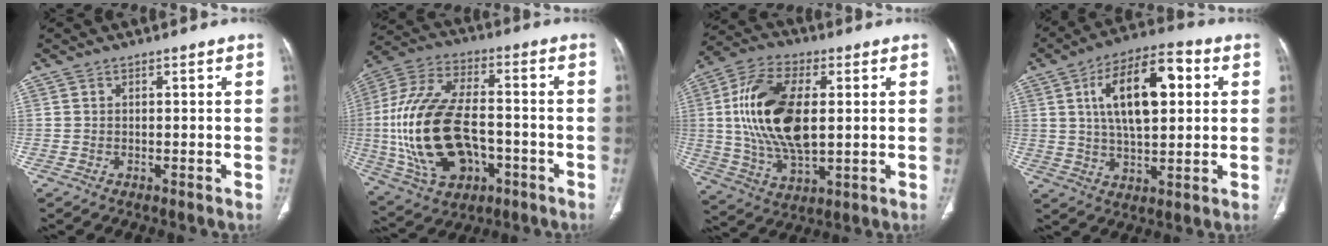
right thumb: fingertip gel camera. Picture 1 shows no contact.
{"total": 23.3, "force": [-4.0, 13.8, 18.3], "torque": [-0.373, 0.018, -0.055]}
{"total": 19.0, "force": [2.1, 9.9, 16.1], "torque": [-0.311, -0.001, 0.041]}
{"total": 16.2, "force": [4.1, 7.5, 13.8], "torque": [-0.217, 0.009, 0.065]}